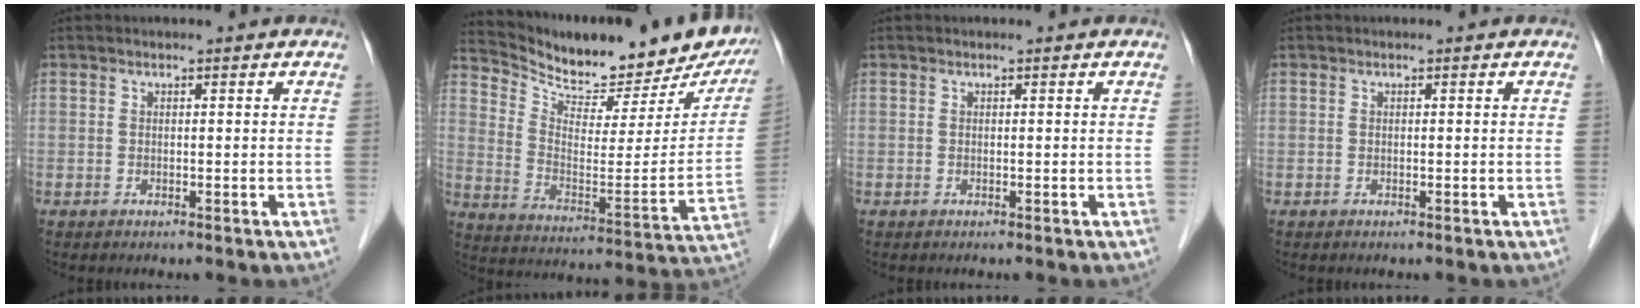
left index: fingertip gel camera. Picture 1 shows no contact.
{"total": 22.6, "force": [20.9, 5.2, 7.1], "torque": [-0.119, -0.061, 0.289]}
{"total": 0.0}
{"total": 0.0}